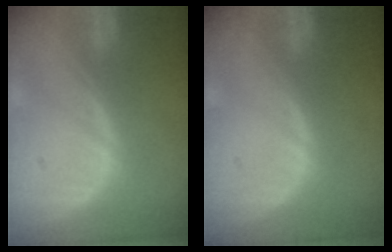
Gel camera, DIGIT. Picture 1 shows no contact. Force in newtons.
{"total": 0.0}